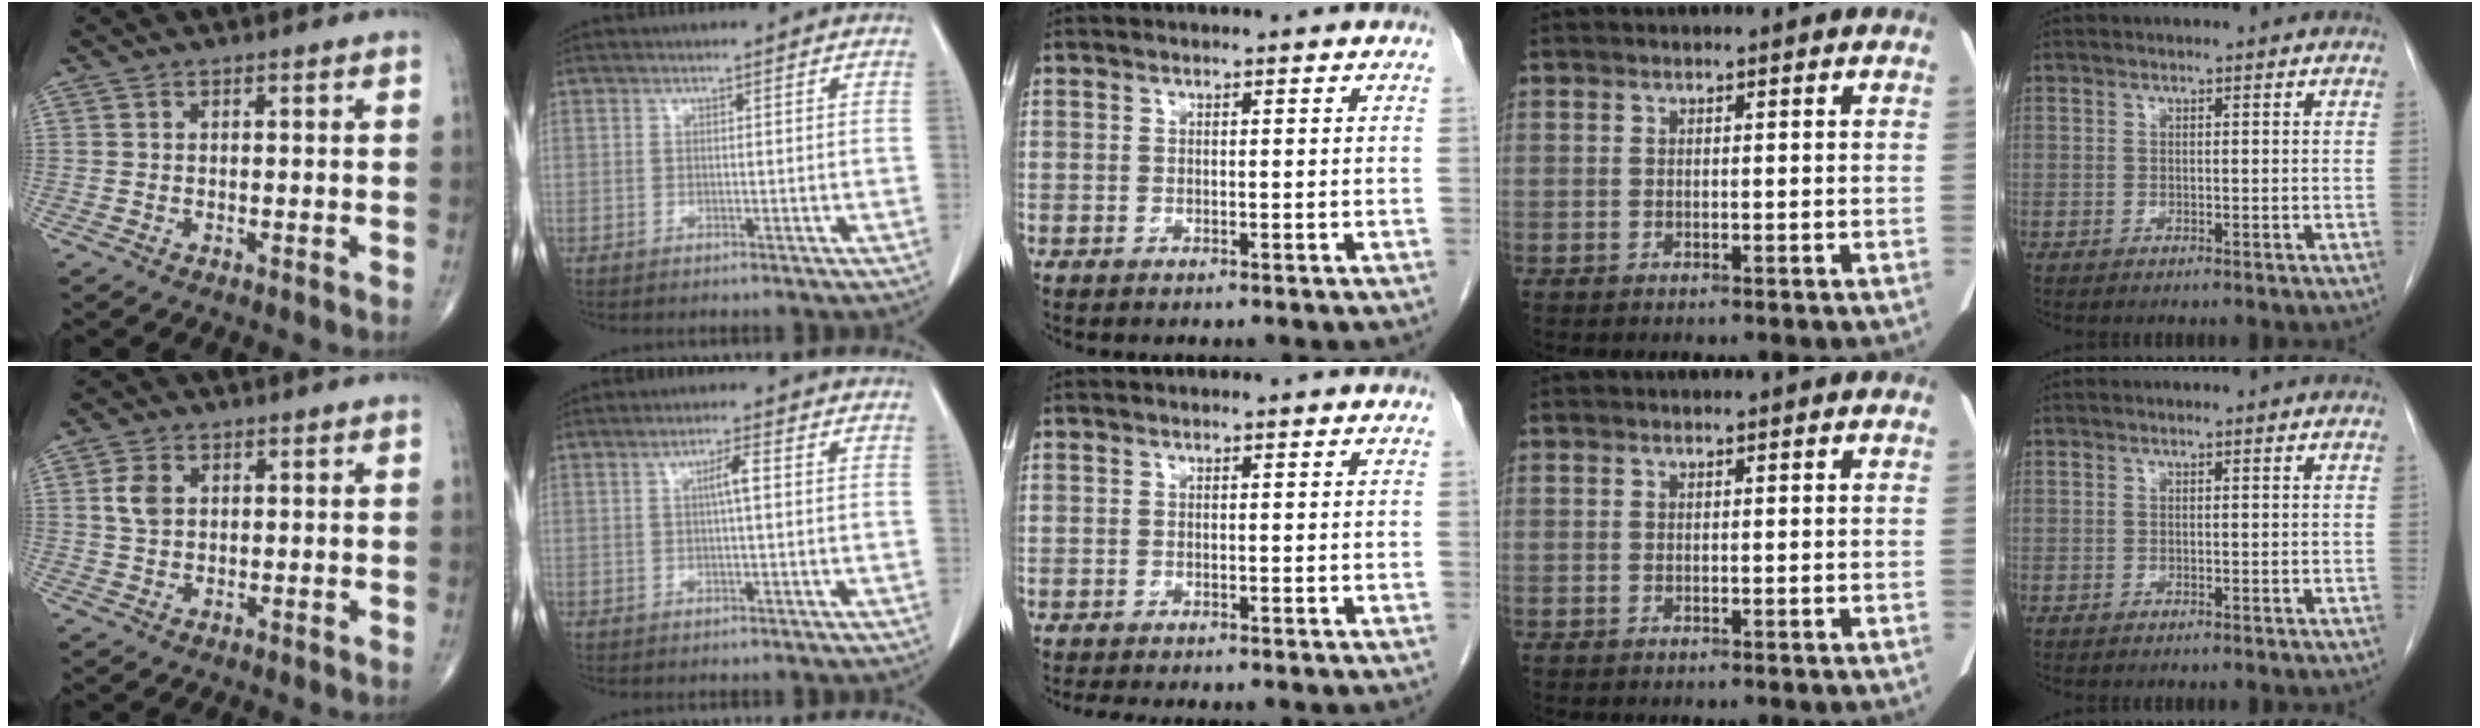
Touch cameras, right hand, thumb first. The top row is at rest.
{"thumb": {"total": 3.7, "force": [0.9, 2.6, 2.5], "torque": [-0.048, 0.000, 0.017]}, "index": {"total": 2.9, "force": [0.4, 0.2, 2.9], "torque": [-0.051, 0.003, 0.007]}, "middle": {"total": 3.4, "force": [-3.0, 0.6, 1.6], "torque": [-0.025, -0.009, -0.039]}}